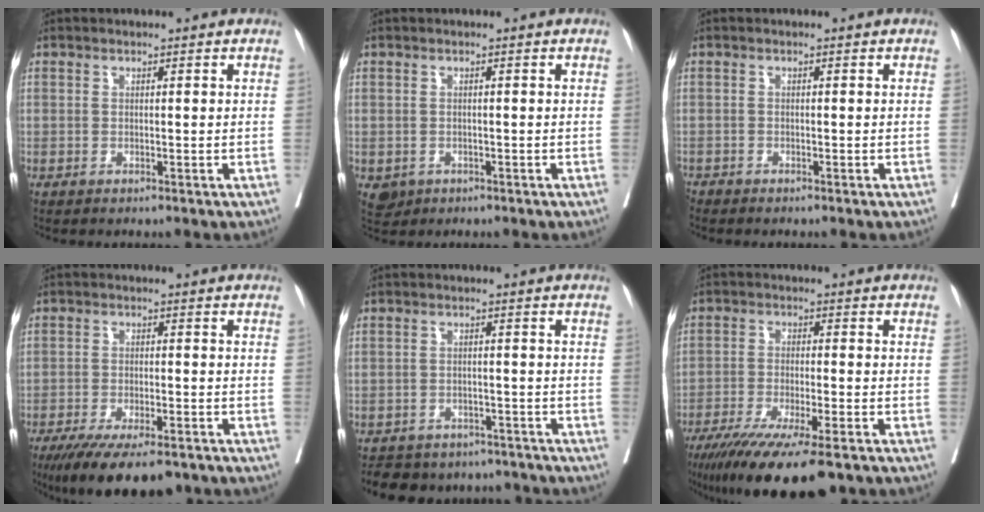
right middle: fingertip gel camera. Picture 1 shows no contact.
{"total": 2.2, "force": [-0.9, 1.9, 0.6], "torque": [-0.008, 0.002, -0.005]}
{"total": 1.0, "force": [-0.9, 0.3, 0.1], "torque": [-0.005, -0.003, -0.020]}
{"total": 12.7, "force": [-9.6, 3.2, 7.8], "torque": [-0.119, -0.020, -0.149]}
{"total": 11.4, "force": [-10.1, 4.9, 2.3], "torque": [-0.041, 0.013, -0.122]}
{"total": 14.9, "force": [-11.0, 1.5, 9.9], "torque": [-0.152, -0.039, -0.176]}